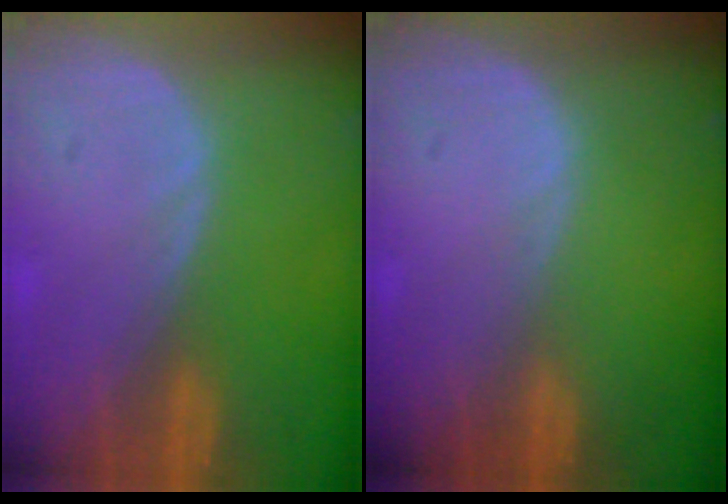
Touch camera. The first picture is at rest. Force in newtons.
{"total": 0.0}